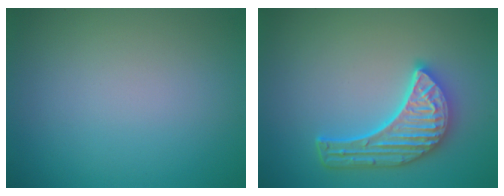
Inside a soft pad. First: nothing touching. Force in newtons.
{"total": 5.6, "press": 4.5, "slide": 3.3}